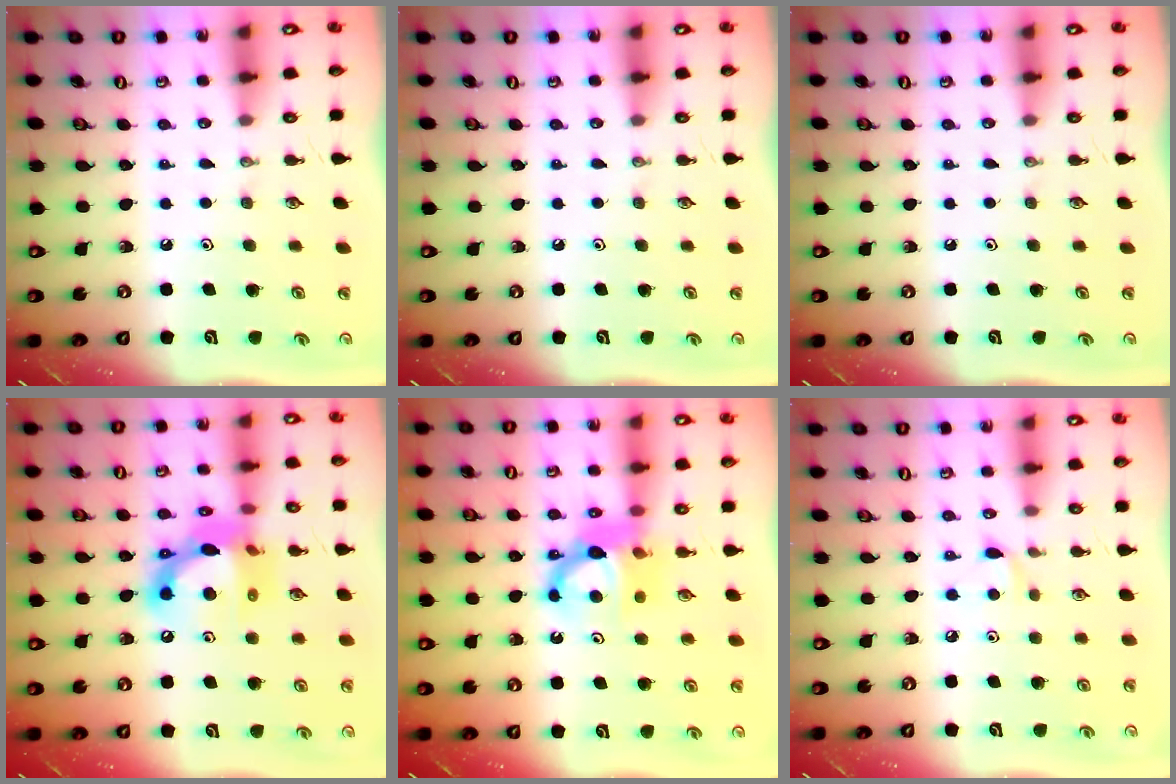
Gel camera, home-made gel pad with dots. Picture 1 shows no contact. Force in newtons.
{"total": 0.0}
{"total": 0.0}
{"total": 14.9, "press": 14.8, "slide": 1.5}
{"total": 10.0, "press": 9.8, "slide": 1.5}
{"total": 5.6, "press": 5.5, "slide": 0.7}